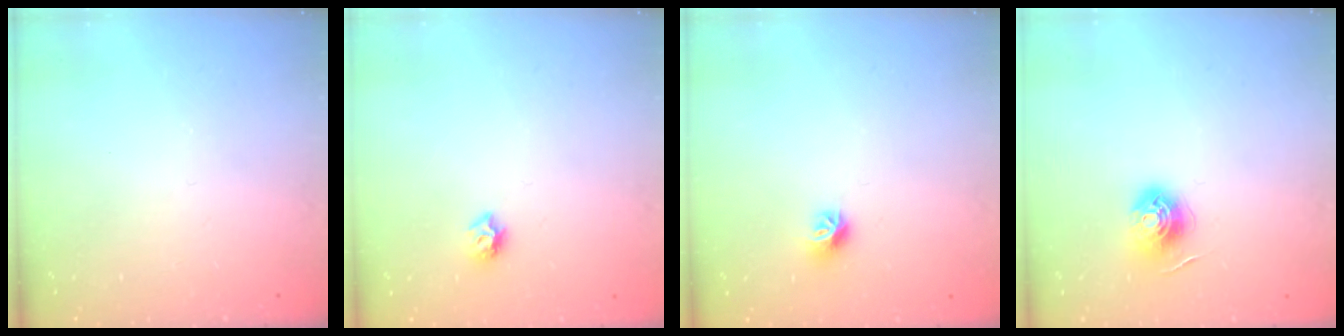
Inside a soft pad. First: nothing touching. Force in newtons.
{"total": 5.8, "press": 5.8, "slide": 0.7}
{"total": 8.0, "press": 7.9, "slide": 0.6}
{"total": 6.1, "press": 6.1, "slide": 0.5}